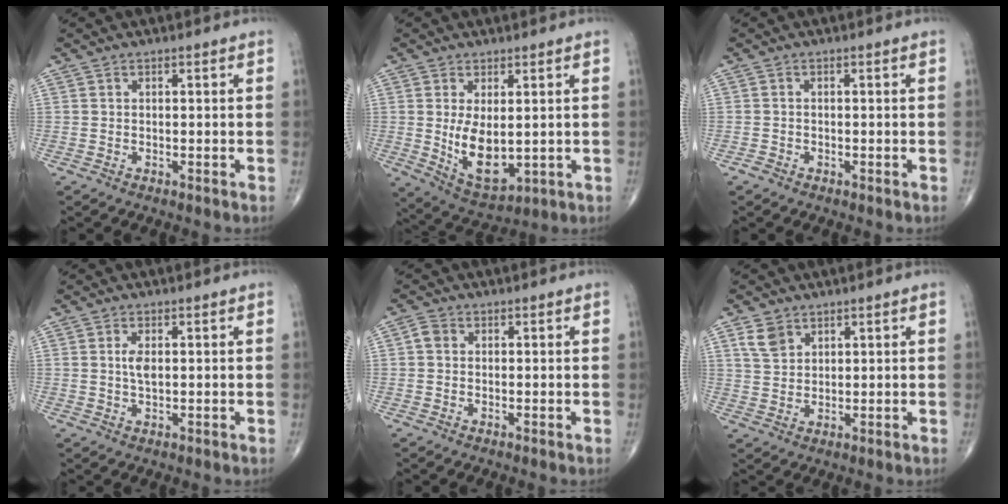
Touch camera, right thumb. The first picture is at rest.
{"total": 9.5, "force": [0.3, 4.9, 8.2], "torque": [-0.127, -0.023, 0.027]}
{"total": 0.9, "force": [-0.6, 0.6, 0.2], "torque": [-0.001, 0.002, -0.014]}
{"total": 2.6, "force": [0.4, 1.2, 2.3], "torque": [-0.042, -0.003, 0.008]}
{"total": 1.8, "force": [0.2, 1.5, 1.0], "torque": [-0.014, 0.006, 0.001]}
{"total": 4.4, "force": [2.6, 3.0, 1.9], "torque": [-0.025, -0.010, 0.057]}